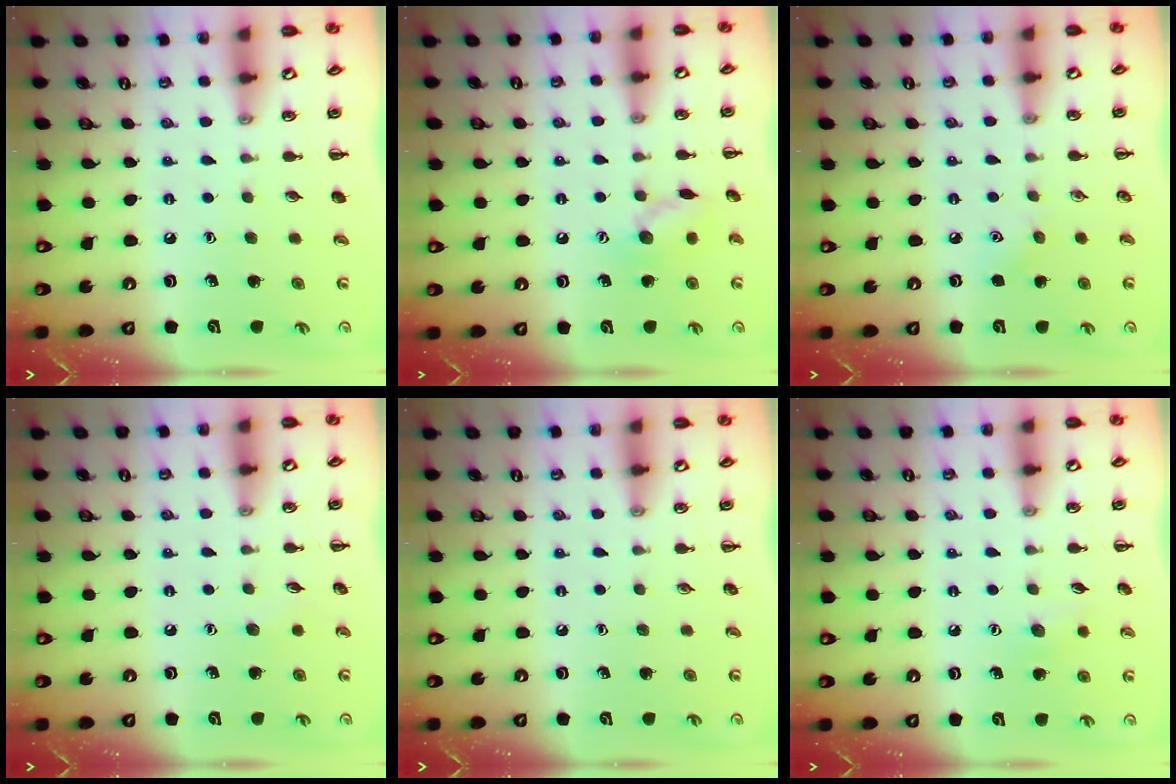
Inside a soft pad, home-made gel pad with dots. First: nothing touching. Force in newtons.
{"total": 8.6, "press": 8.5, "slide": 0.8}
{"total": 3.9, "press": 3.8, "slide": 0.9}
{"total": 3.7, "press": 3.6, "slide": 0.8}
{"total": 0.0}
{"total": 6.4, "press": 6.2, "slide": 1.4}